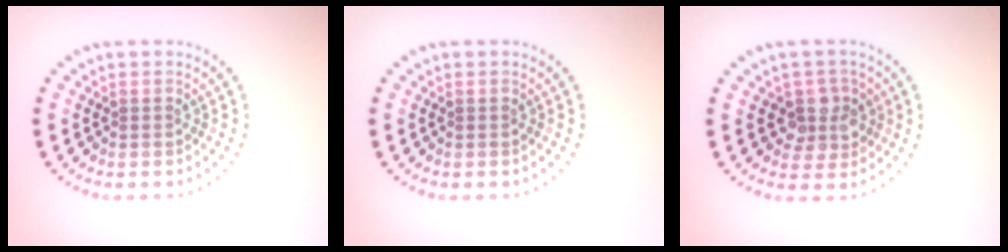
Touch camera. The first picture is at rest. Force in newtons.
{"total": 0.0}
{"total": 3.0, "press": 2.7, "slide": 1.2}